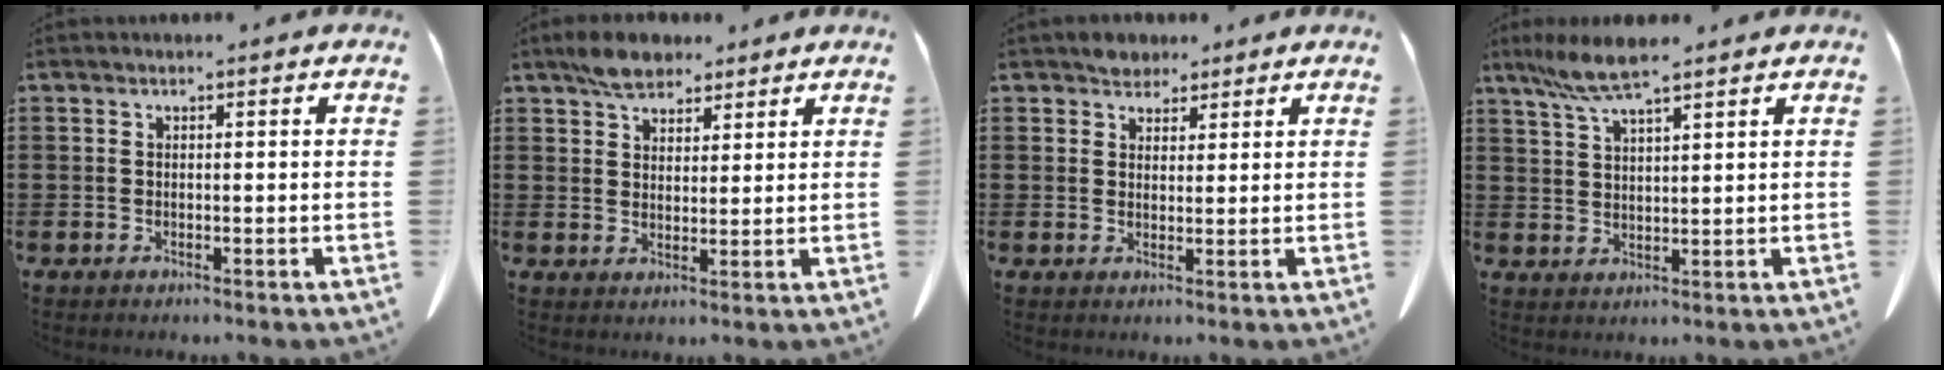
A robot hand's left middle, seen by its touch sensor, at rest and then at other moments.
{"total": 5.4, "force": [4.3, 2.6, 2.0], "torque": [-0.043, 0.003, 0.080]}
{"total": 3.1, "force": [2.6, 1.5, 0.3], "torque": [-0.007, 0.002, 0.050]}
{"total": 6.2, "force": [4.4, 0.7, 4.3], "torque": [-0.101, -0.007, 0.077]}